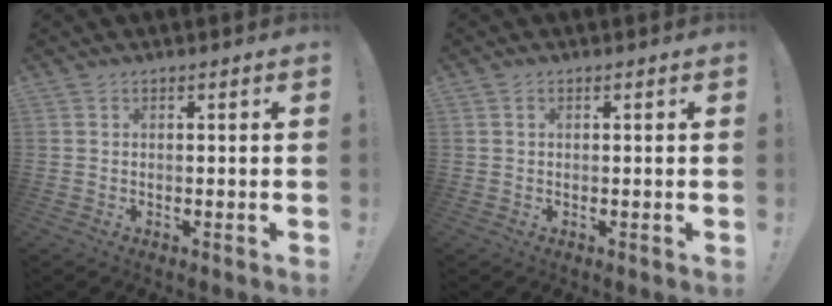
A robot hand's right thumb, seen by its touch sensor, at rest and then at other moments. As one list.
[{"total": 0.6, "force": [0.2, 0.4, 0.4], "torque": [-0.008, 0.003, 0.003]}]